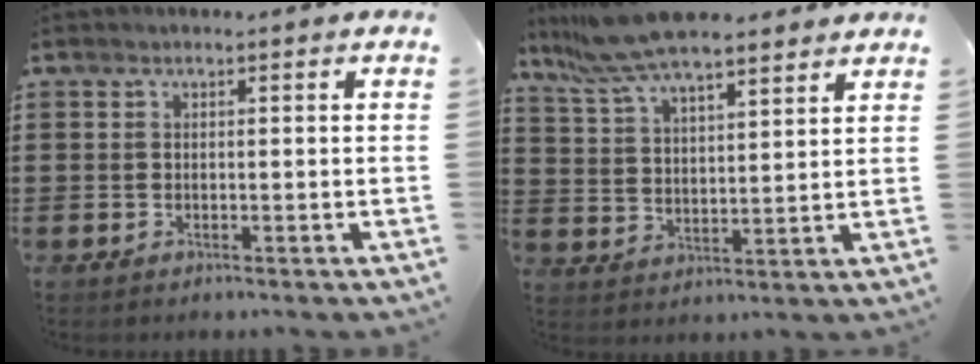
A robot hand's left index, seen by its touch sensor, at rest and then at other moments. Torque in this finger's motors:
{"motor_torque": [0.71, -1.42, 1.05, 0.21]}